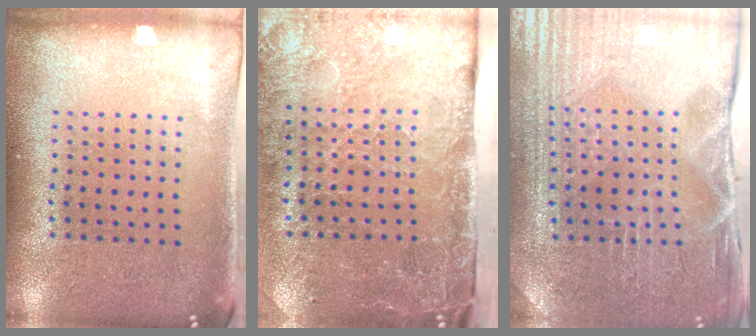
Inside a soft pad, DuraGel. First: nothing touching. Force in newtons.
{"total": 4.7, "press": 3.6, "slide": 3.0}
{"total": 4.0, "press": 3.9, "slide": 0.6}